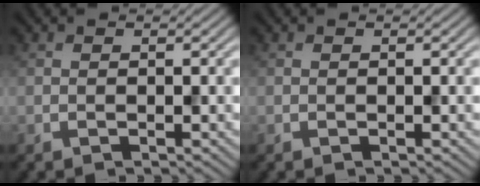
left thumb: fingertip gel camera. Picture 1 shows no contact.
{"total": 0.0}